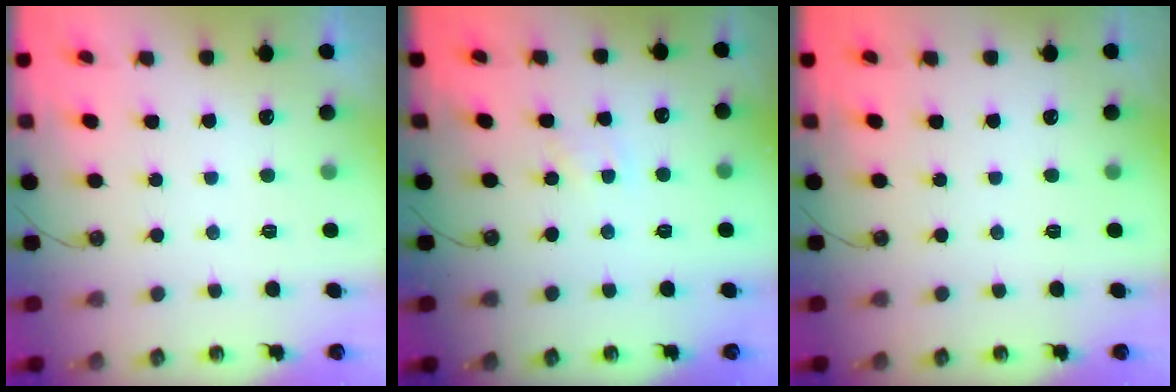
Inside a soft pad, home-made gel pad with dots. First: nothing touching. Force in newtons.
{"total": 3.2, "press": 3.2, "slide": 0.4}
{"total": 0.0}